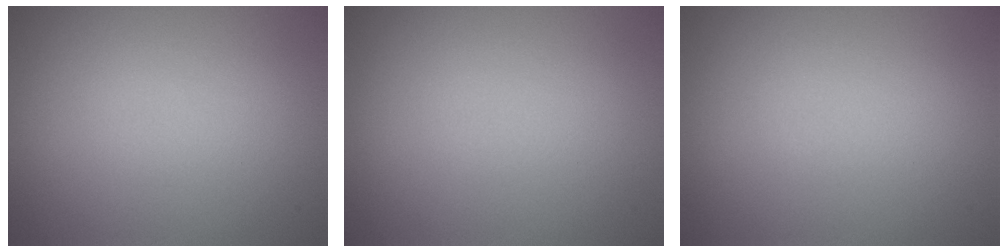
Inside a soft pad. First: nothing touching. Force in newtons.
{"total": 0.0}
{"total": 0.0}